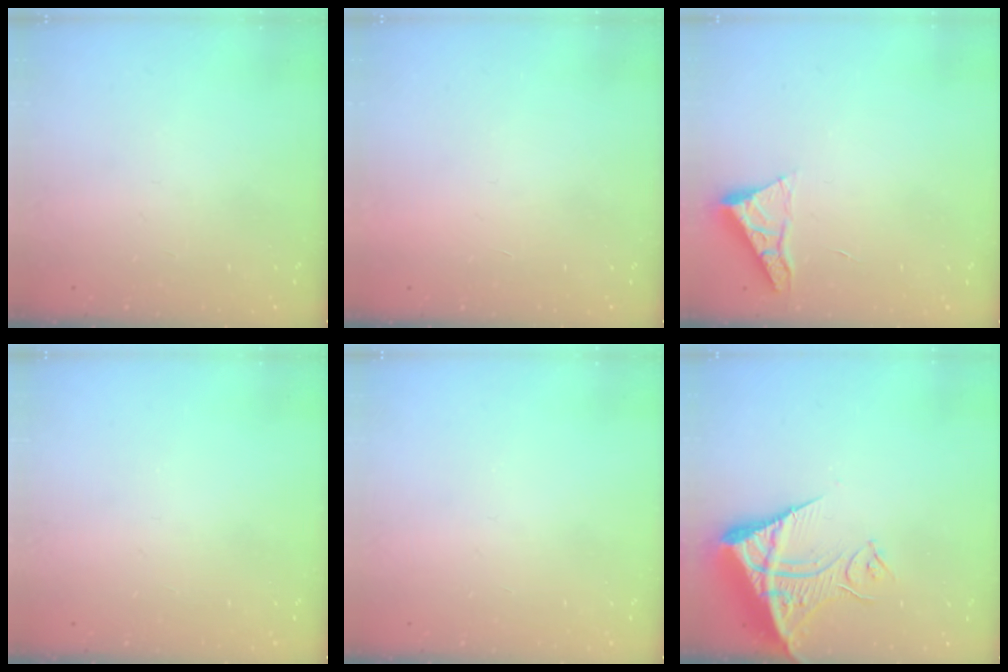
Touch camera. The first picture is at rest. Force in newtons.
{"total": 1.5, "press": 1.5, "slide": 0.1}
{"total": 5.3, "press": 5.3, "slide": 0.5}
{"total": 0.0}
{"total": 0.0}
{"total": 13.0, "press": 12.9, "slide": 1.8}